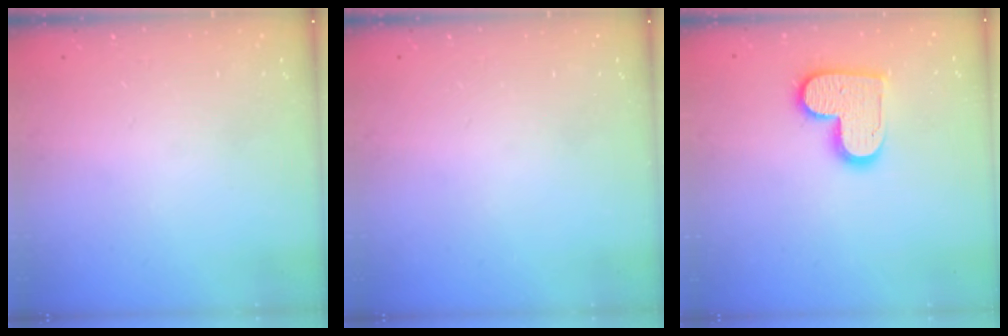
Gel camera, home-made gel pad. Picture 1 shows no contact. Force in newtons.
{"total": 0.0}
{"total": 12.3, "press": 12.2, "slide": 0.6}